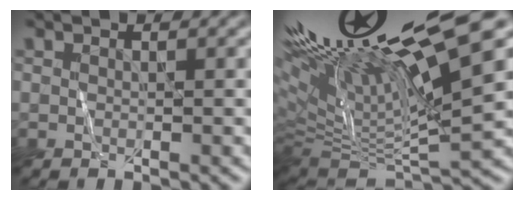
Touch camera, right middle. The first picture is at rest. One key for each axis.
{"total": 17.9, "fx": 6.7, "fy": 4.3, "fz": 16.1, "tx": -0.251, "ty": 0.037, "tz": 0.134}